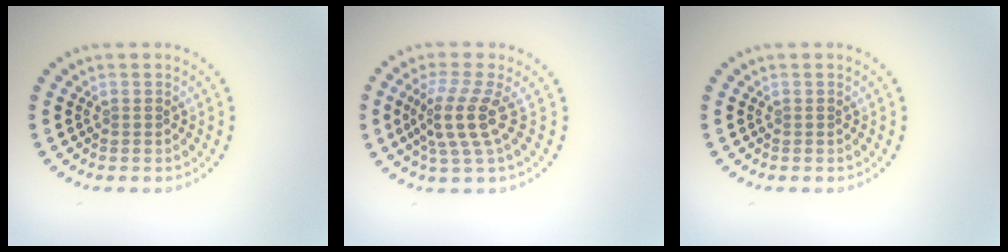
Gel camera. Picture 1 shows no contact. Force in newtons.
{"total": 3.9, "press": 2.7, "slide": 2.8}
{"total": 0.0}